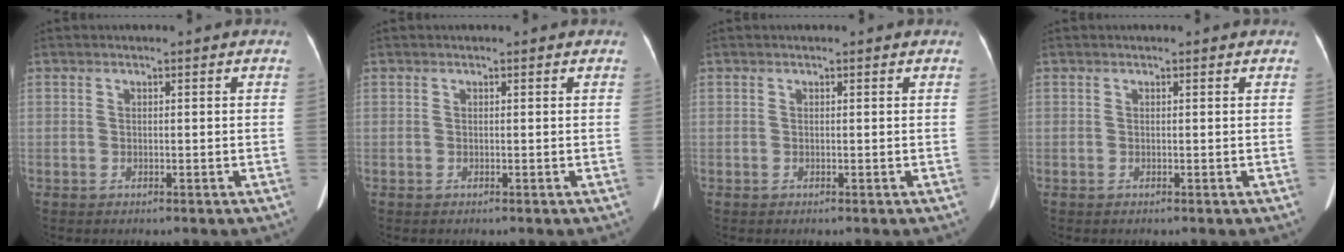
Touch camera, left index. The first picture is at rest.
{"total": 1.4, "force": [1.2, 0.2, 0.5], "torque": [-0.003, 0.003, 0.010]}
{"total": 1.6, "force": [1.5, 0.3, 0.6], "torque": [-0.004, 0.003, 0.012]}
{"total": 1.8, "force": [1.7, 0.3, 0.7], "torque": [-0.006, 0.003, 0.015]}